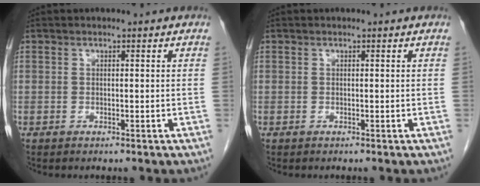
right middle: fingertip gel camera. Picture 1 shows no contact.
{"total": 0.0}